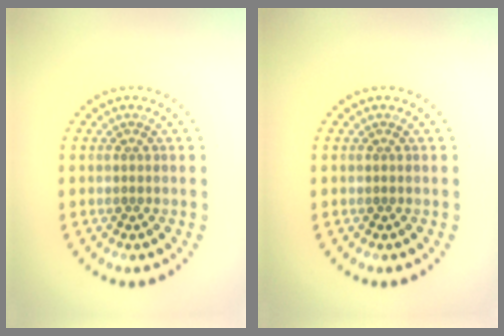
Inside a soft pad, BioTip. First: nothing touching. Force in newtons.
{"total": 0.0}